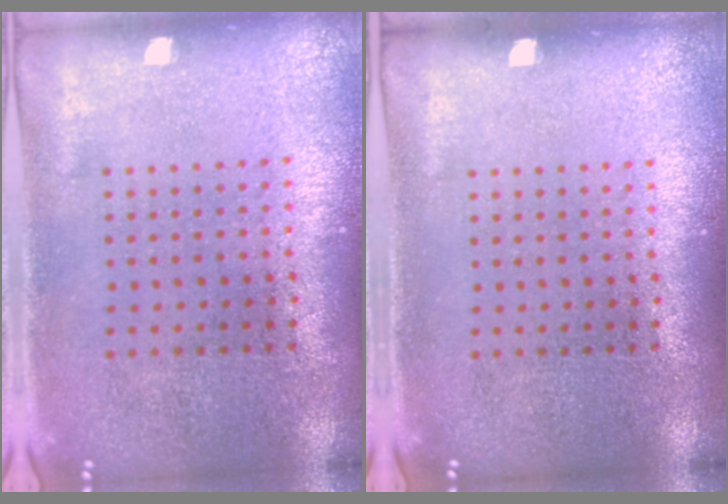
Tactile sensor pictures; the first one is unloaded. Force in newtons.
{"total": 0.0}